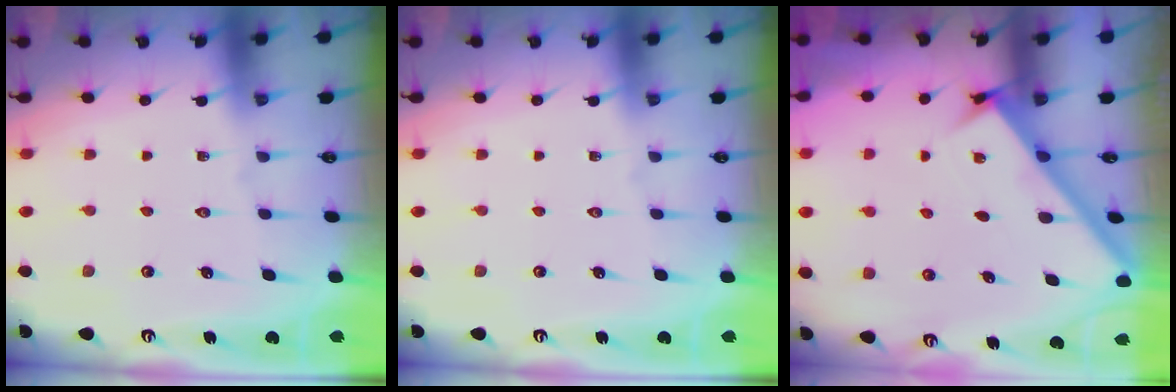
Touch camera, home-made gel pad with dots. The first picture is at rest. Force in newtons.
{"total": 0.0}
{"total": 2.5, "press": 2.5, "slide": 0.3}